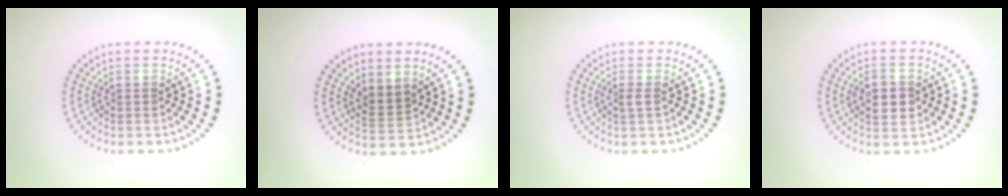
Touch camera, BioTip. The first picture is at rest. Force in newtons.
{"total": 2.0, "press": 1.6, "slide": 1.2}
{"total": 0.9, "press": 0.6, "slide": 0.7}
{"total": 2.6, "press": 2.6, "slide": 0.0}